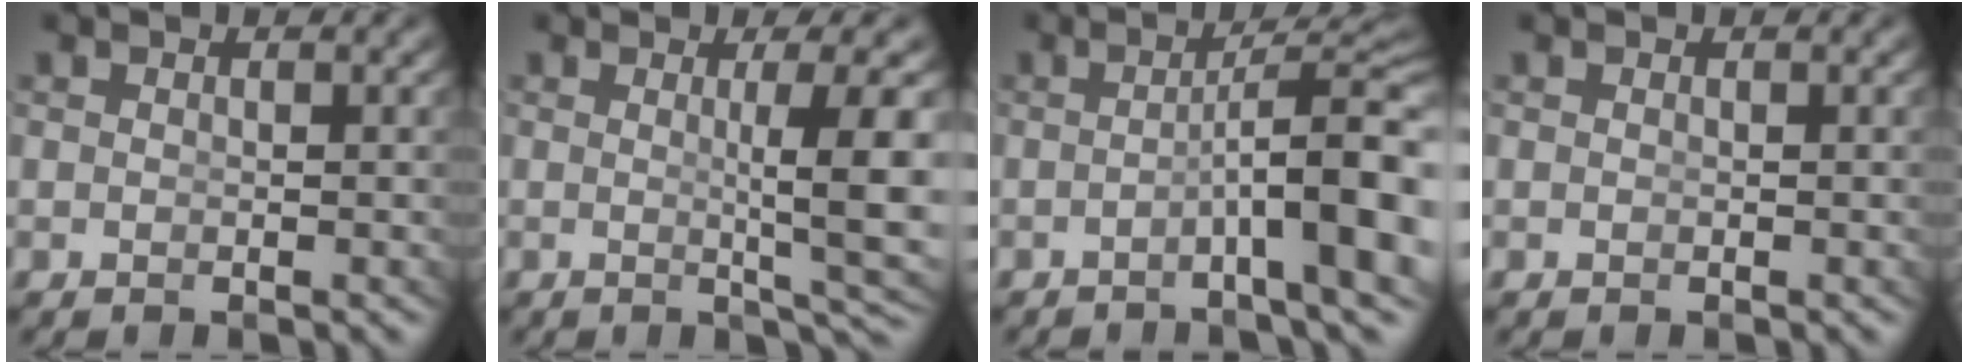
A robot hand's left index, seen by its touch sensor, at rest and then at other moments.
{"total": 5.8, "force": [0.2, 0.2, 5.7], "torque": [-0.076, -0.006, 0.008]}
{"total": 7.2, "force": [-2.8, 1.1, 6.6], "torque": [-0.083, 0.003, -0.041]}
{"total": 0.0}